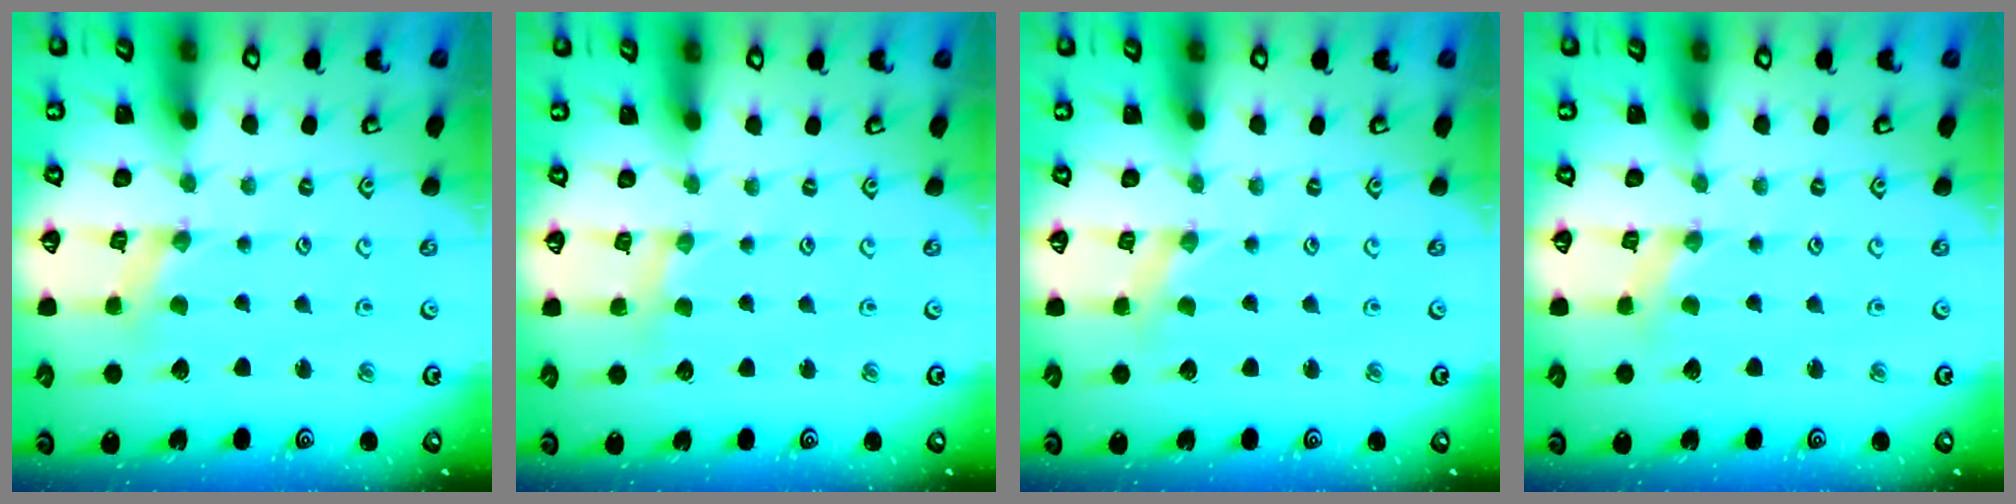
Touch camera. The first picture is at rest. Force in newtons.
{"total": 2.0, "press": 2.0, "slide": 0.3}
{"total": 1.0, "press": 1.0, "slide": 0.2}
{"total": 0.0}